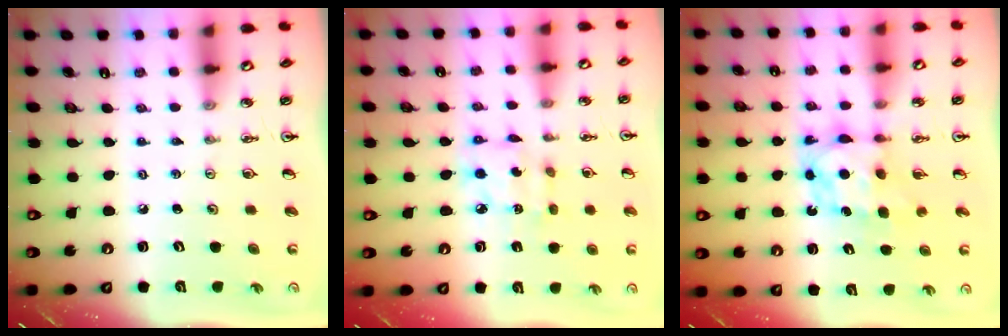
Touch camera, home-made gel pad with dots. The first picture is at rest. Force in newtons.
{"total": 6.4, "press": 6.4, "slide": 0.3}
{"total": 7.0, "press": 7.0, "slide": 0.2}